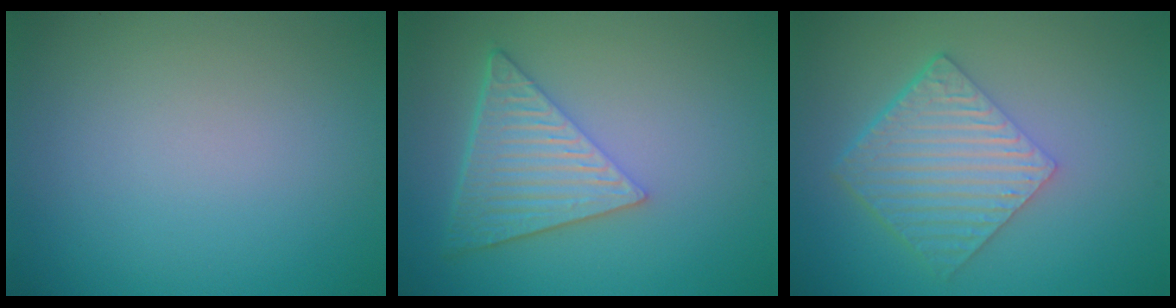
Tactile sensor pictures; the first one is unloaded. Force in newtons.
{"total": 6.5, "press": 4.6, "slide": 4.6}
{"total": 6.0, "press": 4.2, "slide": 4.2}